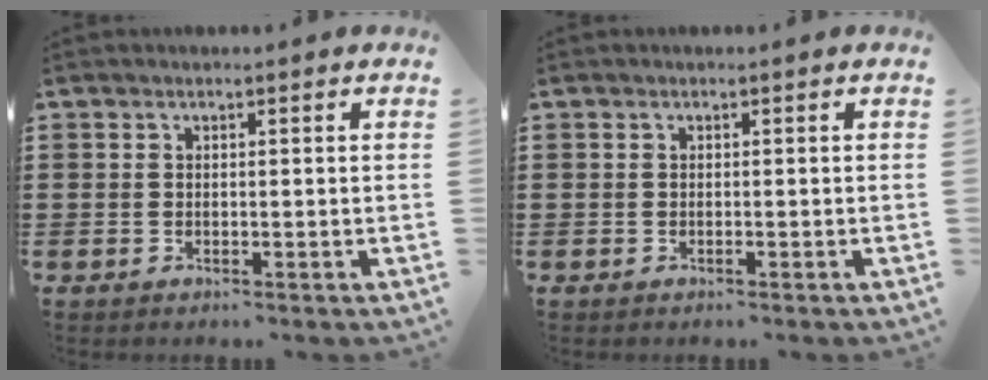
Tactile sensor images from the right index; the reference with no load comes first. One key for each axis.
{"total": 0.0}